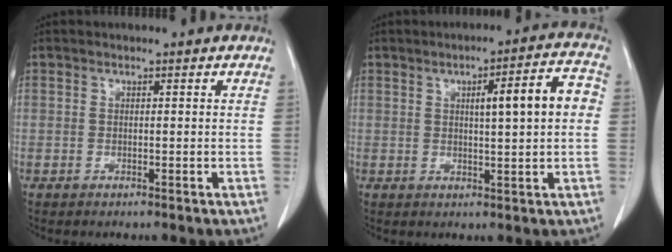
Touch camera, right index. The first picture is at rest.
{"total": 8.0, "force": [1.1, 0.9, 7.9], "torque": [-0.111, 0.019, 0.015]}